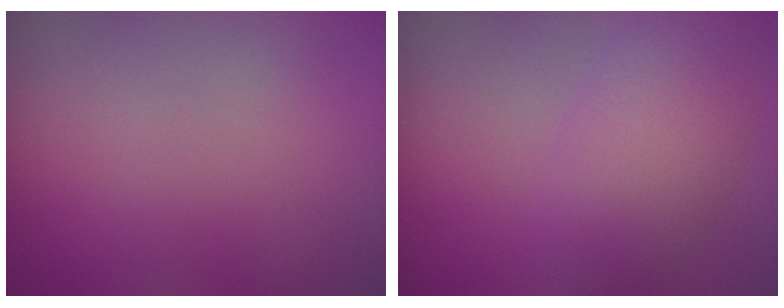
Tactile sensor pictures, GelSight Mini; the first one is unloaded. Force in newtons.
{"total": 5.2, "press": 5.2, "slide": 0.2}